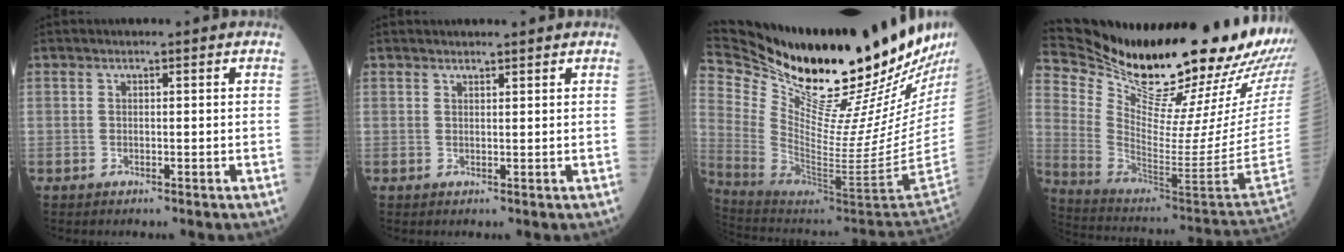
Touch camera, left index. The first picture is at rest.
{"total": 2.5, "force": [2.4, 0.2, 0.6], "torque": [-0.010, 0.016, 0.032]}
{"total": 31.6, "force": [26.3, 0.8, 17.5], "torque": [-0.298, -0.122, 0.399]}
{"total": 34.0, "force": [28.2, 2.9, 18.8], "torque": [-0.323, -0.116, 0.402]}